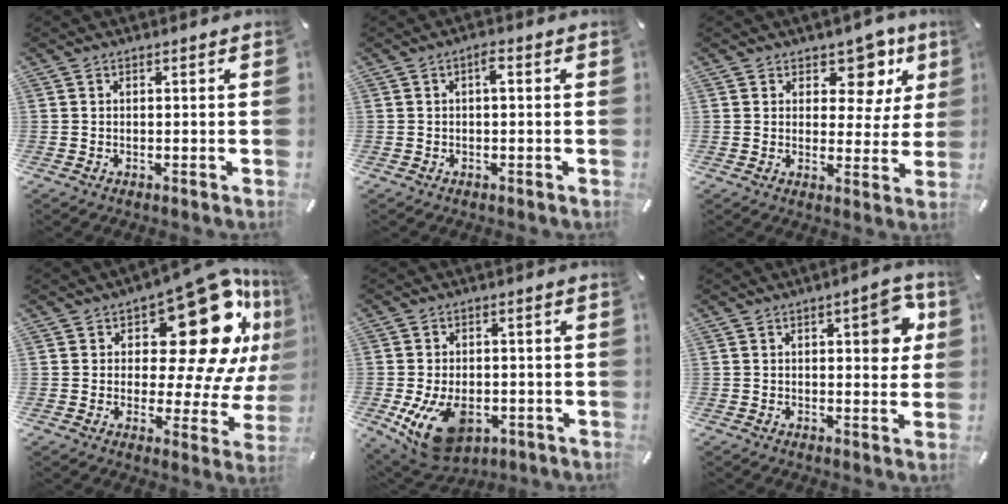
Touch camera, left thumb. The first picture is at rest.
{"total": 2.4, "force": [0.0, 0.8, 2.2], "torque": [-0.045, 0.009, -0.002]}
{"total": 9.7, "force": [5.7, 6.2, 4.9], "torque": [-0.050, -0.043, 0.096]}
{"total": 24.5, "force": [10.6, 10.7, 19.3], "torque": [-0.252, -0.082, 0.180]}
{"total": 12.5, "force": [-3.8, 8.2, 8.7], "torque": [-0.168, 0.002, -0.063]}
{"total": 8.7, "force": [2.4, 4.0, 7.3], "torque": [-0.076, -0.013, 0.030]}